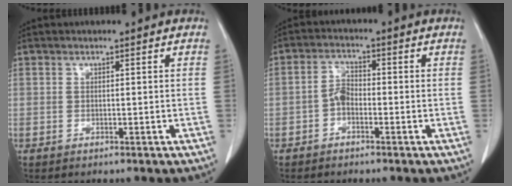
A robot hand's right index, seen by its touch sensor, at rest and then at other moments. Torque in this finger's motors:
{"motor_torque": [0.49, -0.42, 0.19, 0.06]}